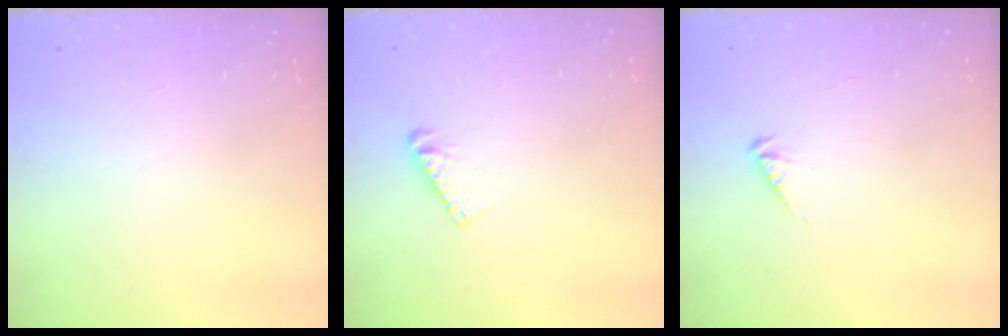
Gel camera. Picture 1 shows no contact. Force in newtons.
{"total": 4.9, "press": 4.9, "slide": 0.3}
{"total": 2.4, "press": 2.3, "slide": 0.5}